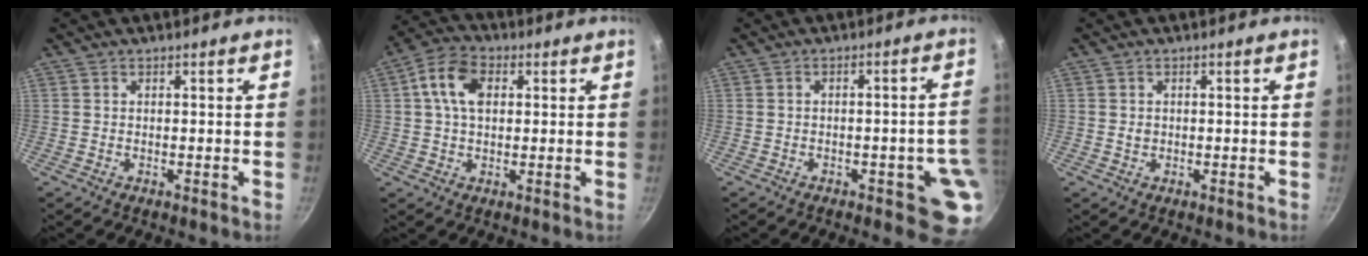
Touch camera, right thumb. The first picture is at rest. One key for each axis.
{"total": 8.5, "fx": 2.0, "fy": 5.7, "fz": 6.0, "tx": -0.095, "ty": 0.013, "tz": 0.025}
{"total": 8.5, "fx": -2.7, "fy": 3.1, "fz": 7.4, "tx": -0.054, "ty": 0.028, "tz": -0.026}
{"total": 0.9, "fx": 0.1, "fy": 0.9, "fz": 0.3, "tx": -0.002, "ty": -0.002, "tz": 0.003}